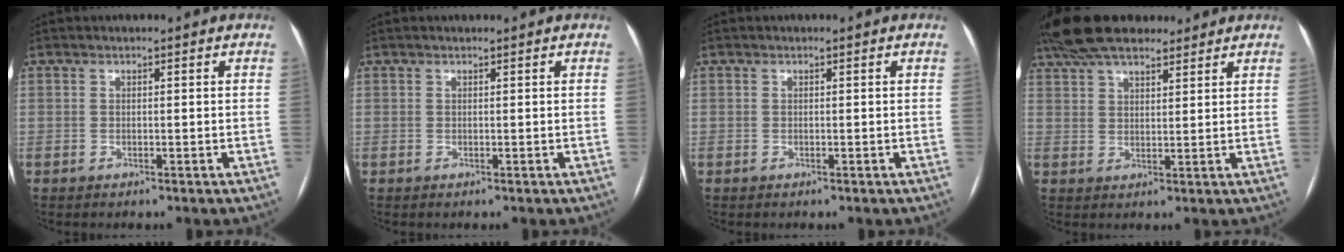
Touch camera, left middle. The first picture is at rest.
{"total": 0.8, "force": [0.7, 0.0, 0.3], "torque": [-0.005, 0.014, 0.015]}
{"total": 0.0}
{"total": 14.3, "force": [11.6, 4.8, 6.8], "torque": [-0.129, 0.052, 0.194]}